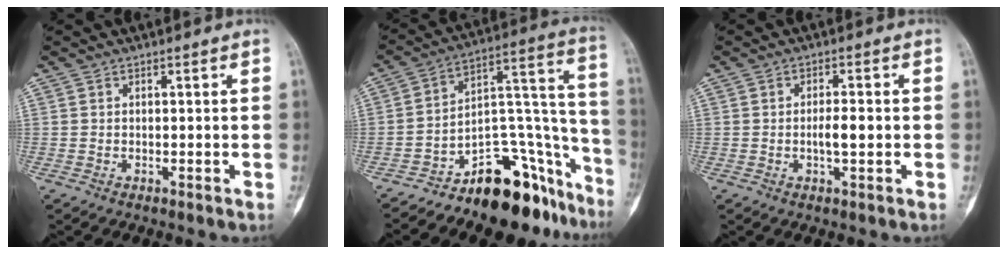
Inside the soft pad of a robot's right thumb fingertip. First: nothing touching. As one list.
[{"total": 20.4, "force": [-14.6, 8.5, 11.4], "torque": [-0.088, 0.152, -0.228]}, {"total": 3.4, "force": [-0.4, 0.9, 3.3], "torque": [-0.061, -0.001, -0.009]}]